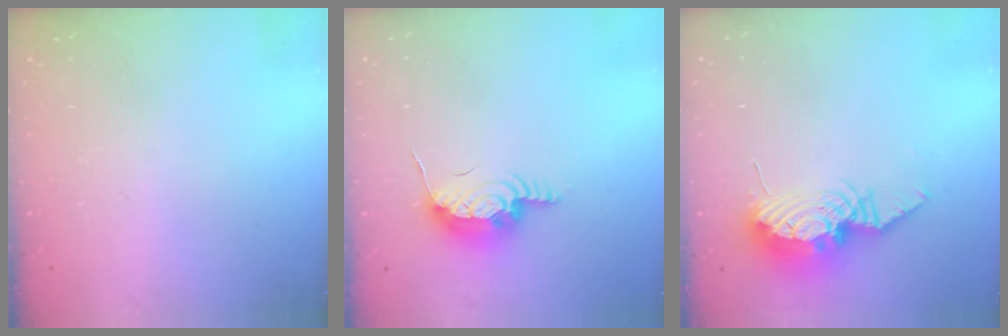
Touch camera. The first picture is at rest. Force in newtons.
{"total": 12.5, "press": 11.5, "slide": 4.8}
{"total": 11.8, "press": 11.7, "slide": 1.1}